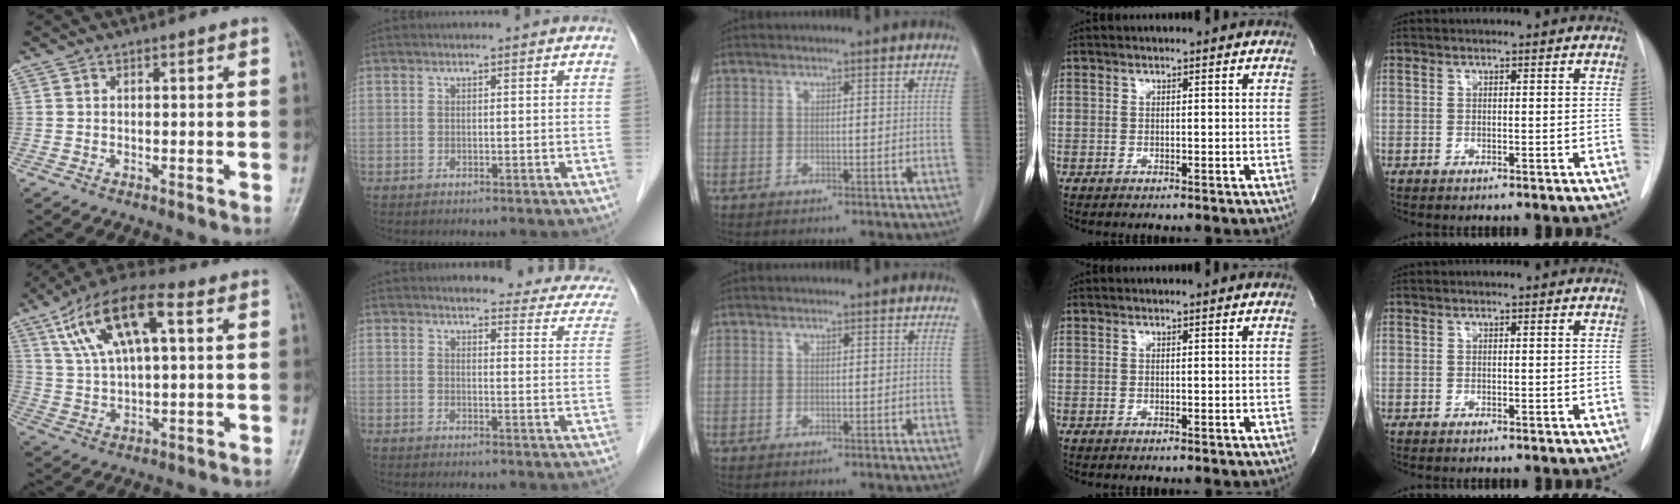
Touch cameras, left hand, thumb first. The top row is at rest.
{"thumb": {"total": 16.2, "force": [6.2, 6.9, 13.3], "torque": [-0.236, 0.014, 0.107]}, "index": {"total": 15.3, "force": [13.7, 3.9, 5.7], "torque": [-0.032, -0.022, 0.127]}}